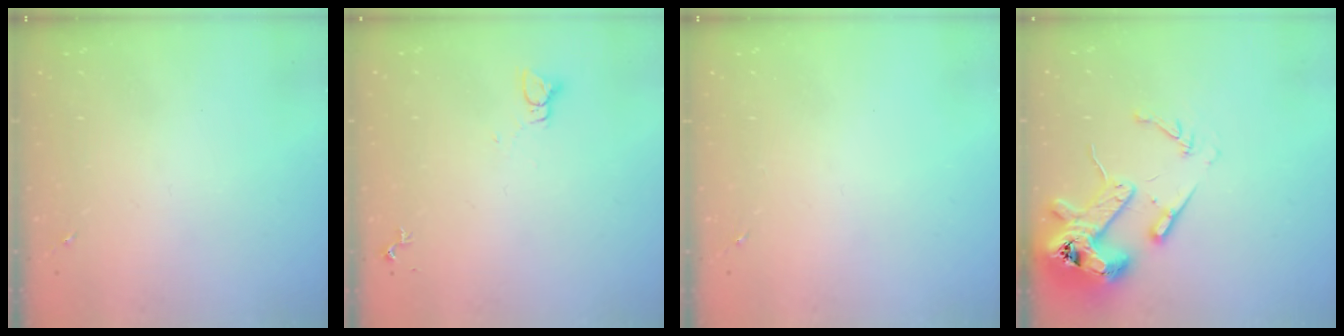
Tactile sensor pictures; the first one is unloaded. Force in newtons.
{"total": 2.2, "press": 2.2, "slide": 0.1}
{"total": 0.0}
{"total": 15.1, "press": 15.0, "slide": 2.1}